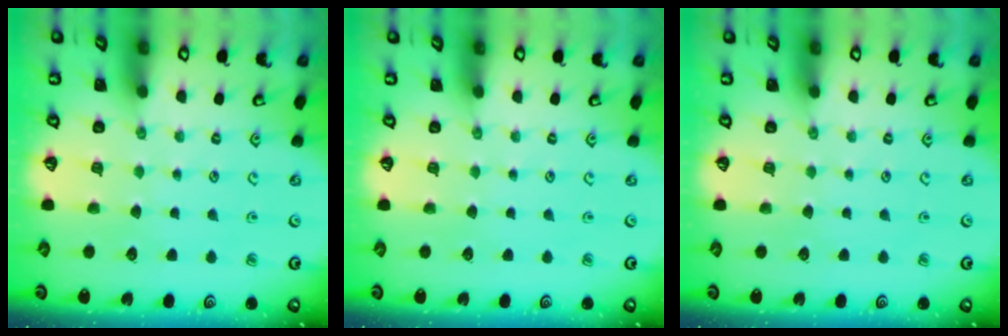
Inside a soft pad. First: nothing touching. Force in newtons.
{"total": 0.0}
{"total": 0.0}